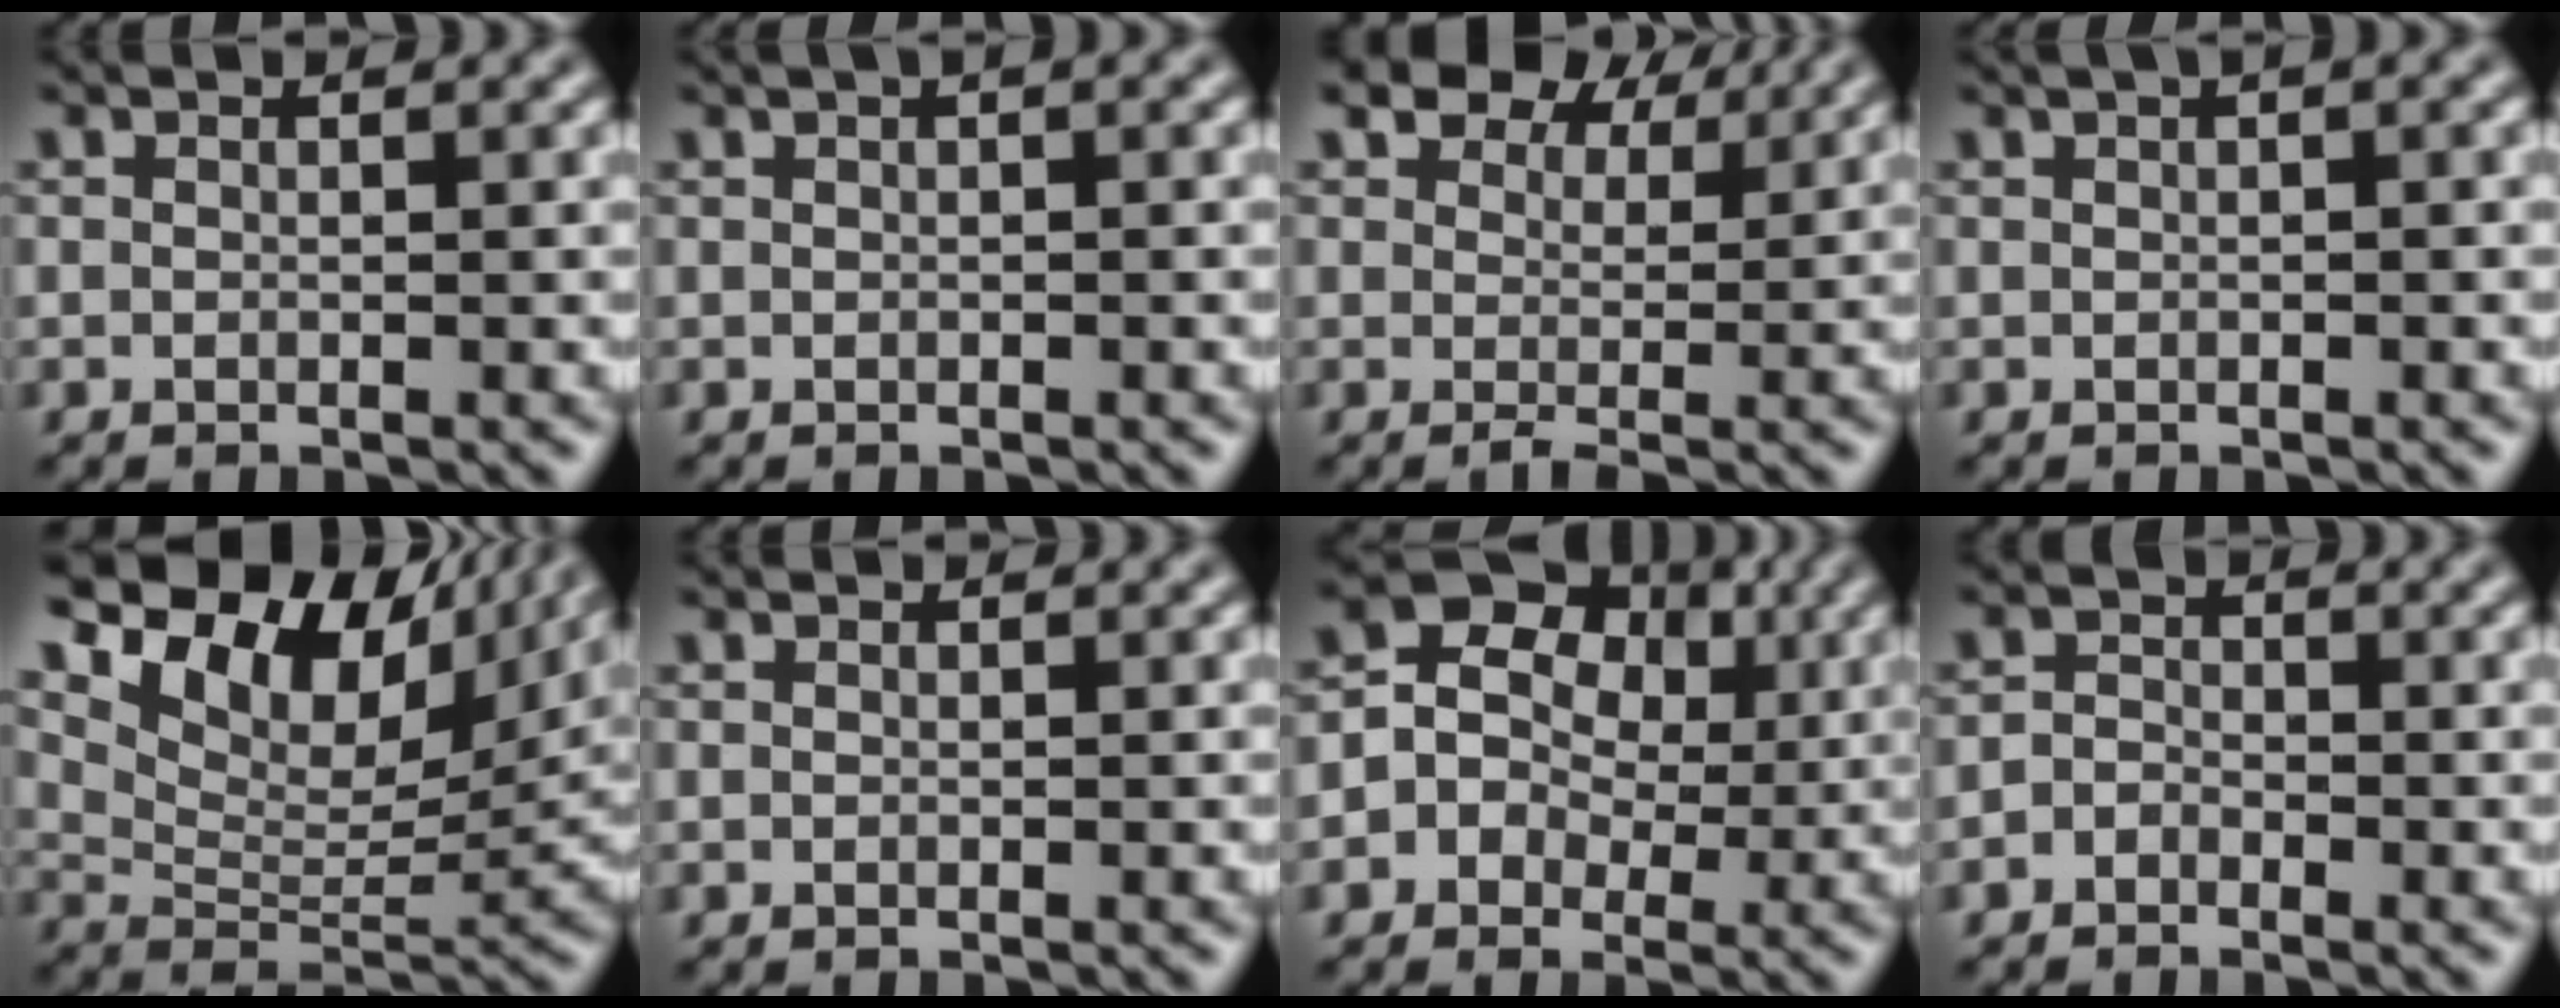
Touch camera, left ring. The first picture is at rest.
{"total": 1.6, "force": [0.7, 0.4, 1.3], "torque": [-0.020, 0.003, 0.008]}
{"total": 5.3, "force": [3.7, 2.6, 2.8], "torque": [-0.039, 0.004, 0.054]}
{"total": 2.1, "force": [1.0, 0.6, 1.7], "torque": [-0.019, 0.001, 0.008]}
{"total": 13.6, "force": [8.3, 6.8, 8.4], "torque": [-0.157, 0.025, 0.145]}
{"total": 0.0}
{"total": 7.5, "force": [1.0, 6.6, 3.5], "torque": [-0.042, 0.033, -0.013]}
{"total": 1.4, "force": [-0.9, 1.0, 0.4], "torque": [-0.002, 0.005, -0.026]}